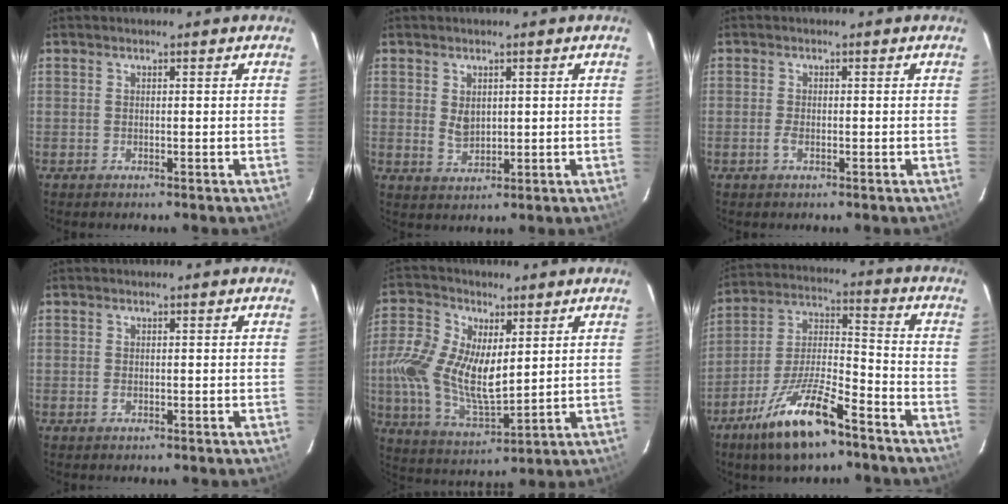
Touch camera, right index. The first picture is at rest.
{"total": 3.7, "force": [0.7, 2.6, 2.5], "torque": [-0.042, -0.002, 0.018]}
{"total": 1.6, "force": [-0.7, 0.7, 1.3], "torque": [-0.030, -0.001, -0.013]}
{"total": 0.8, "force": [-0.2, 0.5, 0.6], "torque": [-0.013, -0.001, -0.003]}
{"total": 15.3, "force": [2.1, 8.2, 12.7], "torque": [-0.275, 0.002, 0.046]}
{"total": 15.5, "force": [-10.3, 3.9, 10.9], "torque": [-0.221, -0.010, -0.189]}